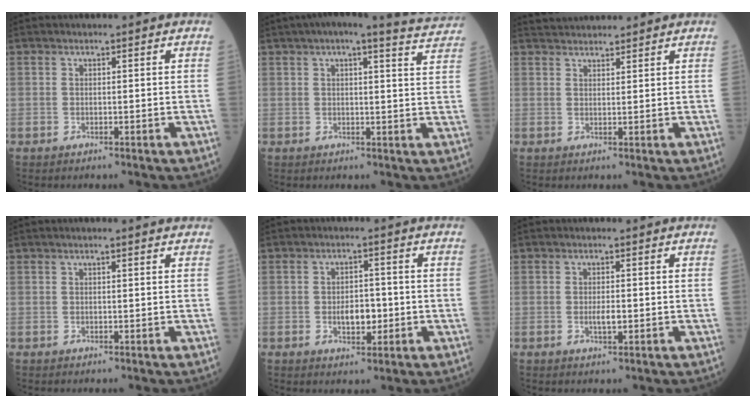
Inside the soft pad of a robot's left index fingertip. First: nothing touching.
{"total": 10.2, "force": [8.9, 0.7, 4.9], "torque": [-0.060, 0.005, 0.087]}
{"total": 4.2, "force": [4.1, 0.6, 0.7], "torque": [-0.013, 0.032, 0.069]}
{"total": 1.2, "force": [0.7, 0.1, 0.9], "torque": [-0.016, 0.009, 0.009]}
{"total": 4.4, "force": [-1.0, 2.3, 3.6], "torque": [-0.060, 0.000, -0.014]}
{"total": 2.1, "force": [-0.5, 0.6, 1.9], "torque": [-0.038, -0.004, -0.008]}